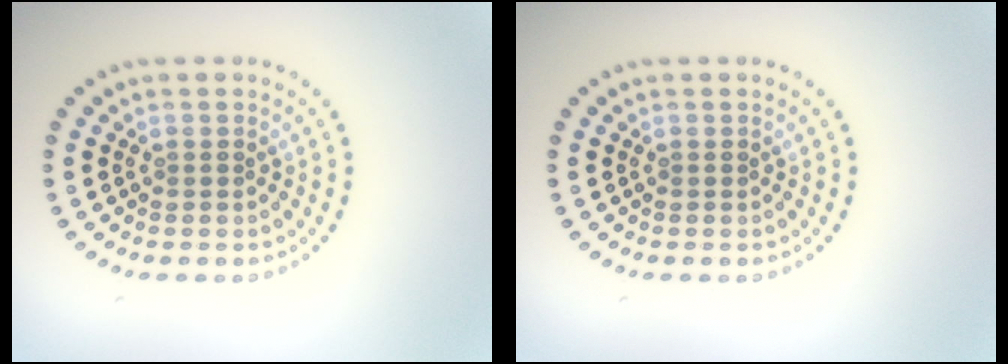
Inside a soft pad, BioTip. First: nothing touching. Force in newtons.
{"total": 0.0}